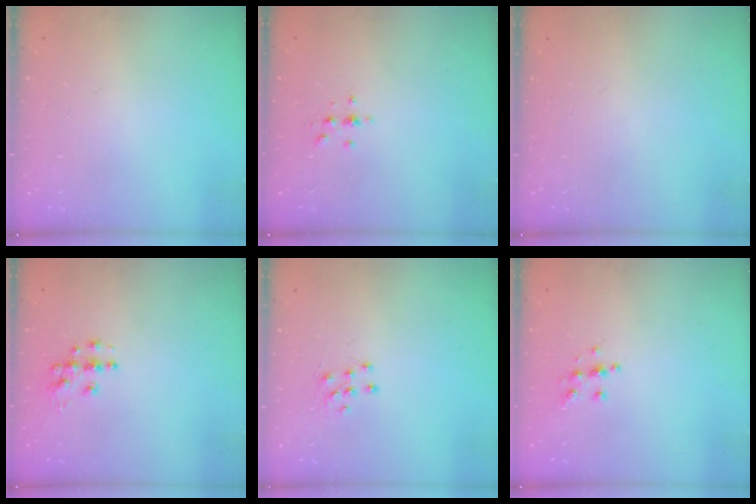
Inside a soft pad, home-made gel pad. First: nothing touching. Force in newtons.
{"total": 2.3, "press": 2.2, "slide": 0.2}
{"total": 0.6, "press": 0.0, "slide": 0.6}
{"total": 5.9, "press": 5.9, "slide": 0.4}
{"total": 5.5, "press": 5.5, "slide": 0.6}
{"total": 6.4, "press": 6.4, "slide": 0.6}